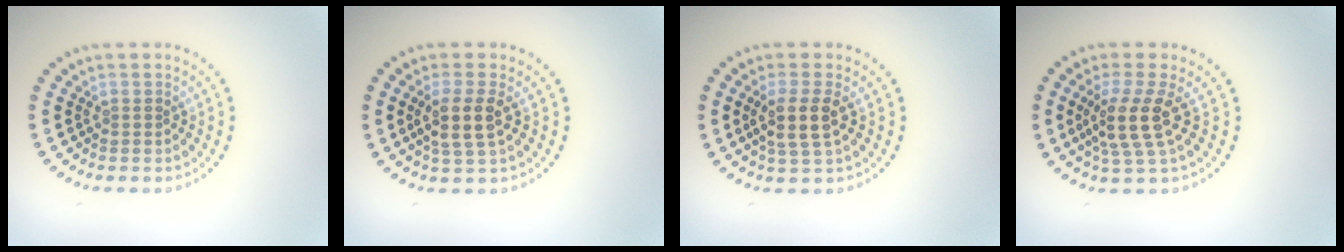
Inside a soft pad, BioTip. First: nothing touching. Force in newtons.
{"total": 2.9, "press": 2.5, "slide": 1.4}
{"total": 2.9, "press": 2.5, "slide": 1.4}
{"total": 3.8, "press": 2.8, "slide": 2.5}